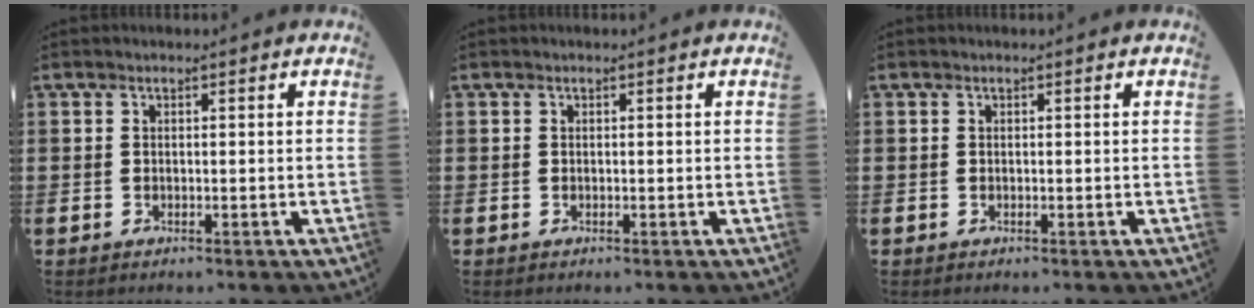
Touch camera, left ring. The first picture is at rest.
{"total": 0.0}
{"total": 0.0}